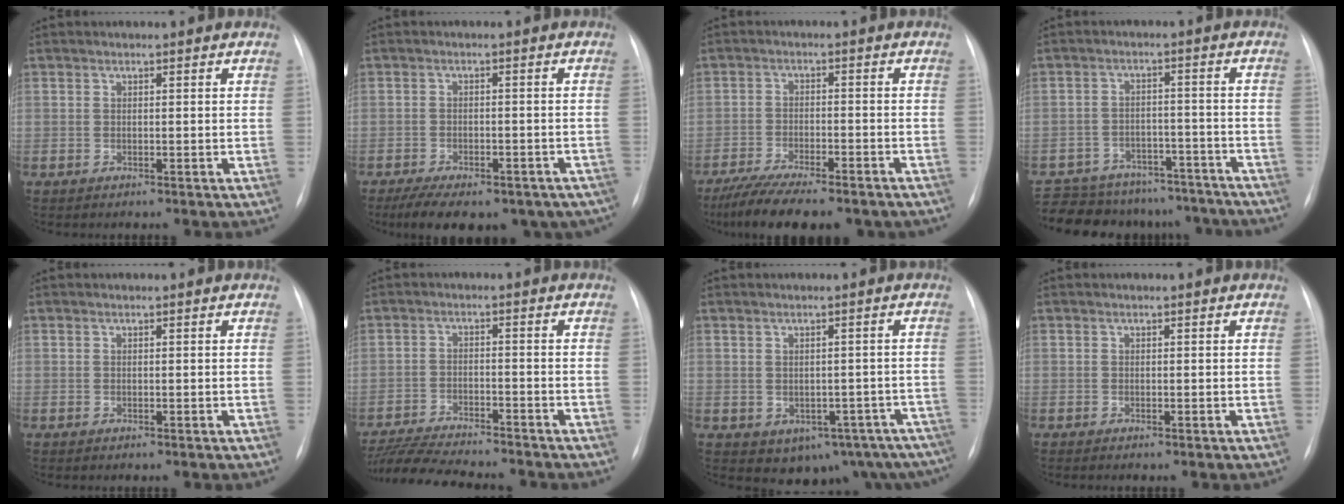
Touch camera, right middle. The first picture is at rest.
{"total": 18.6, "force": [-13.9, 8.4, 9.0], "torque": [-0.139, -0.004, -0.169]}
{"total": 13.9, "force": [-11.2, 3.2, 7.6], "torque": [-0.129, -0.017, -0.168]}
{"total": 18.8, "force": [-16.8, 6.9, 5.1], "torque": [-0.109, 0.011, -0.216]}
{"total": 0.0}
{"total": 13.1, "force": [-11.9, 1.2, 5.3], "torque": [-0.090, -0.010, -0.187]}
{"total": 12.1, "force": [-7.4, 8.0, 5.3], "torque": [-0.057, 0.010, -0.080]}
{"total": 0.0}